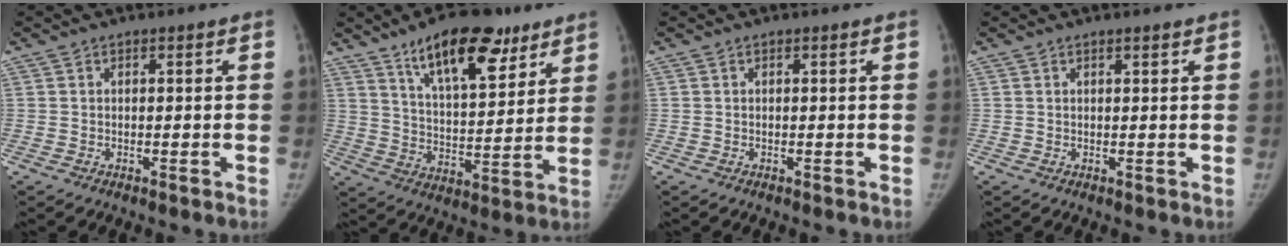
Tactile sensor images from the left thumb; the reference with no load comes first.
{"total": 17.0, "force": [10.6, 6.6, 11.6], "torque": [-0.145, -0.048, 0.174]}
{"total": 0.0}
{"total": 1.0, "force": [0.8, 0.1, 0.6], "torque": [-0.007, -0.004, 0.013]}